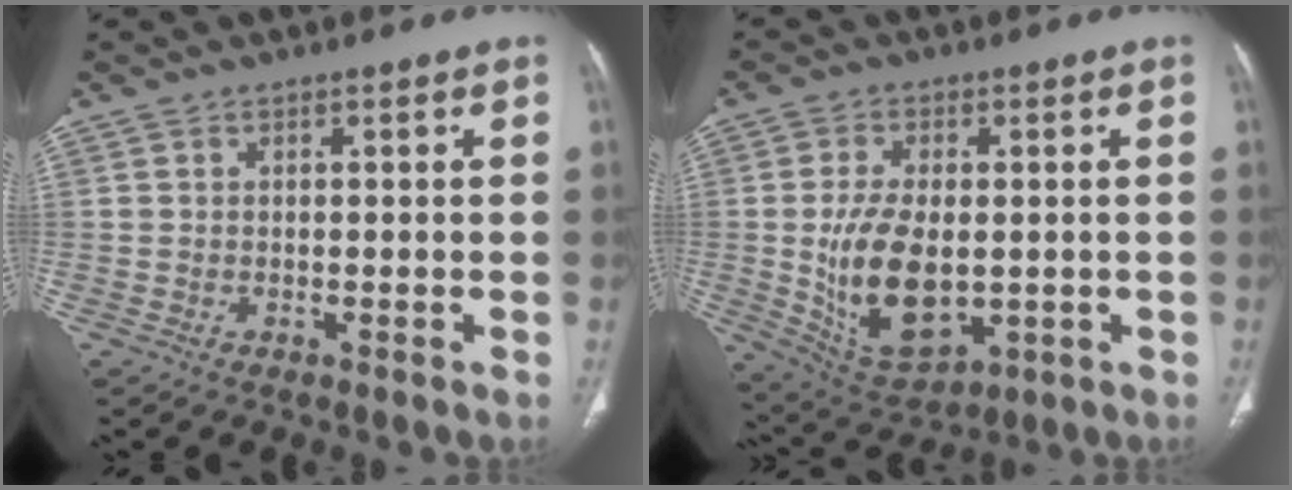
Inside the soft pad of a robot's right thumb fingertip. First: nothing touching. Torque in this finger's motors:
{"motor_torque": [-0.53, 0.76, 0.95, 0.49, 0.39]}